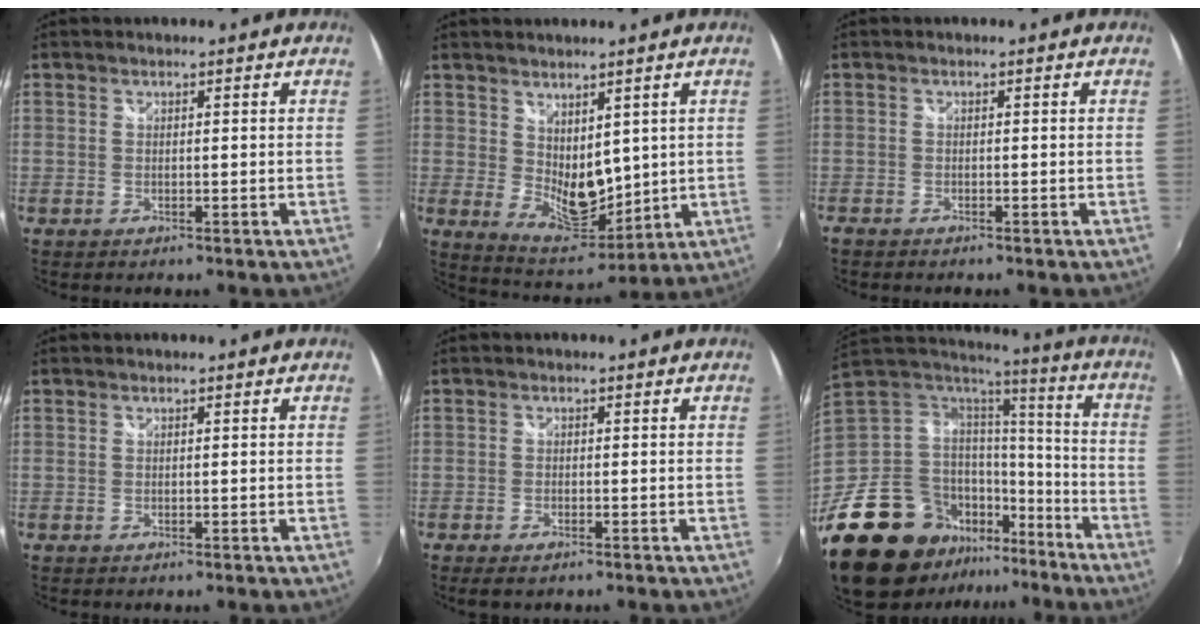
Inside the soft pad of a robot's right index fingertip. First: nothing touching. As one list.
[{"total": 9.0, "force": [3.0, 5.4, 6.5], "torque": [-0.106, -0.019, 0.073]}, {"total": 1.3, "force": [-1.2, 0.4, 0.2], "torque": [-0.008, -0.008, -0.025]}, {"total": 0.0}, {"total": 2.2, "force": [-1.7, 0.7, 1.2], "torque": [-0.029, -0.009, -0.032]}, {"total": 21.2, "force": [-13.1, 13.1, 10.3], "torque": [-0.223, 0.020, -0.218]}]